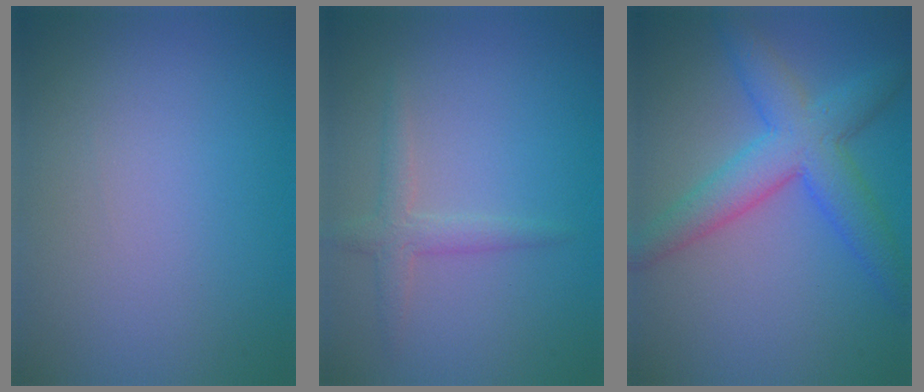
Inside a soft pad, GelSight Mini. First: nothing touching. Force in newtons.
{"total": 1.9, "press": 1.9, "slide": 0.1}
{"total": 6.0, "press": 6.0, "slide": 0.2}